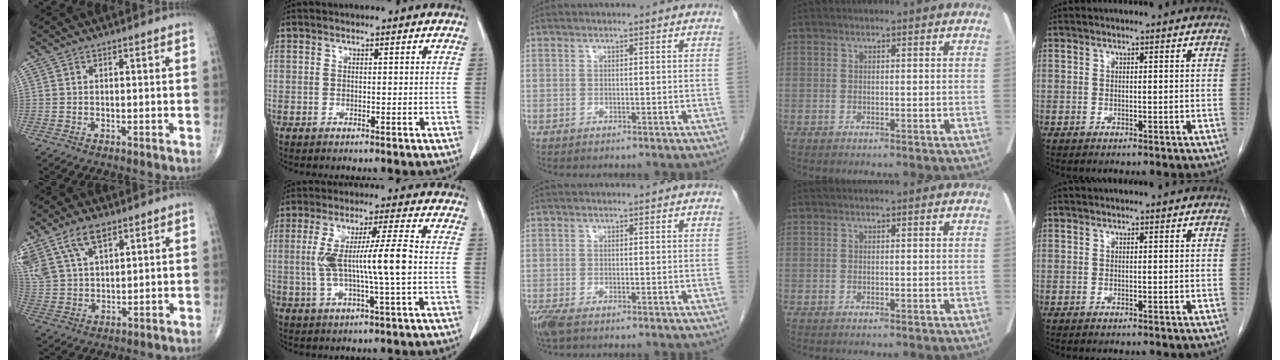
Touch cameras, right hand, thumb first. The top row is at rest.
{"thumb": {"total": 13.1, "force": [7.8, 6.8, 8.0], "torque": [-0.166, -0.010, 0.157]}, "index": {"total": 10.9, "force": [-0.4, 0.2, 10.9], "torque": [-0.214, 0.013, -0.007]}, "middle": {"total": 3.7, "force": [-2.4, 1.4, 2.4], "torque": [-0.058, -0.013, -0.042]}}